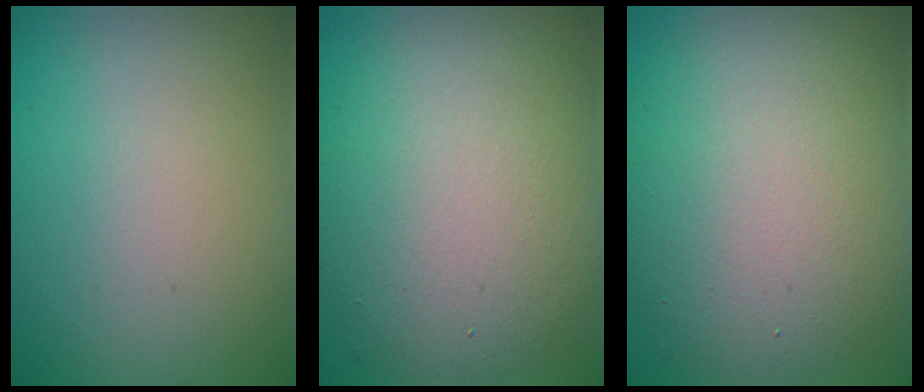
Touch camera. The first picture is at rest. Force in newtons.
{"total": 9.5, "press": 9.5, "slide": 0.4}
{"total": 9.8, "press": 9.8, "slide": 1.1}